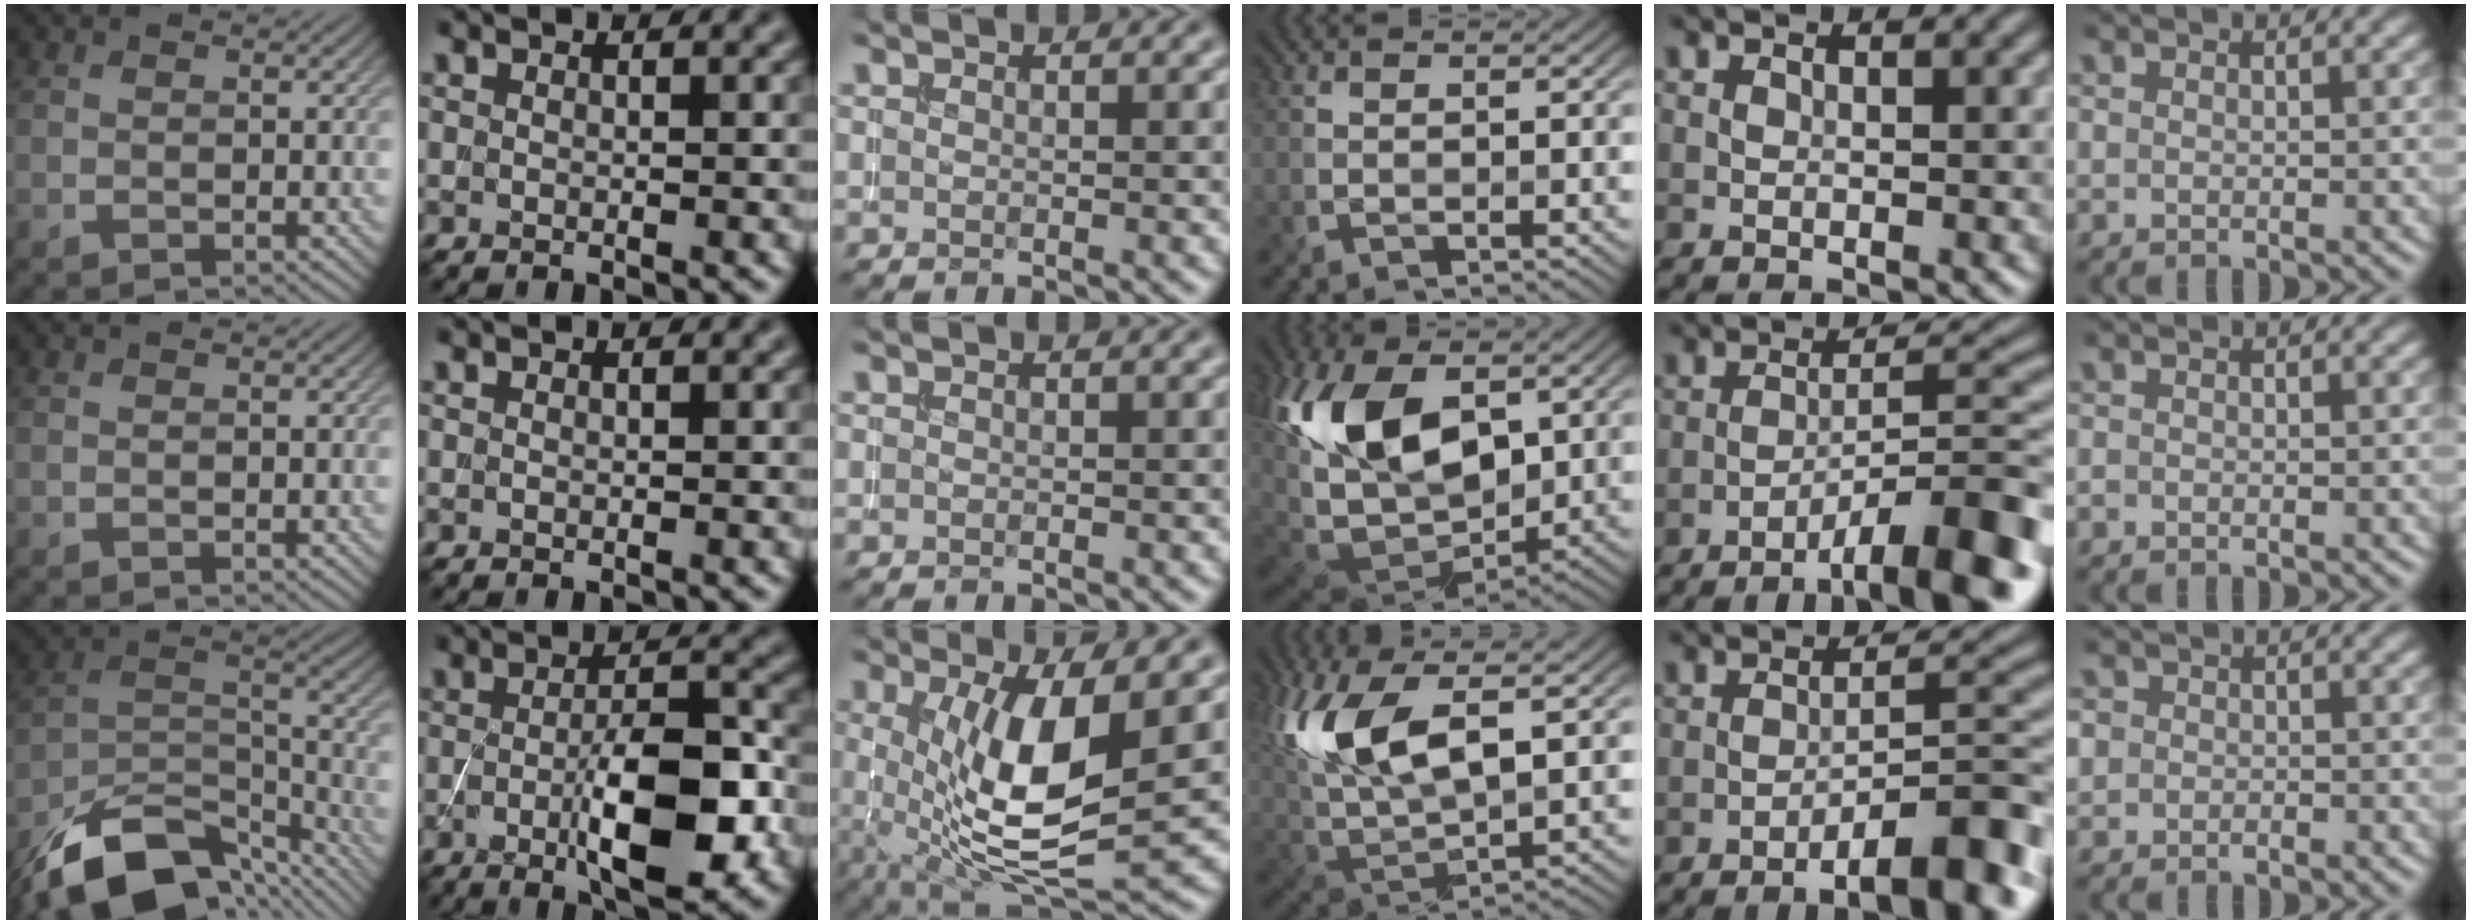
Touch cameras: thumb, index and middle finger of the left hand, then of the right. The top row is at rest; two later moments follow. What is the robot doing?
{"motion": "extract", "object": "backpack"}